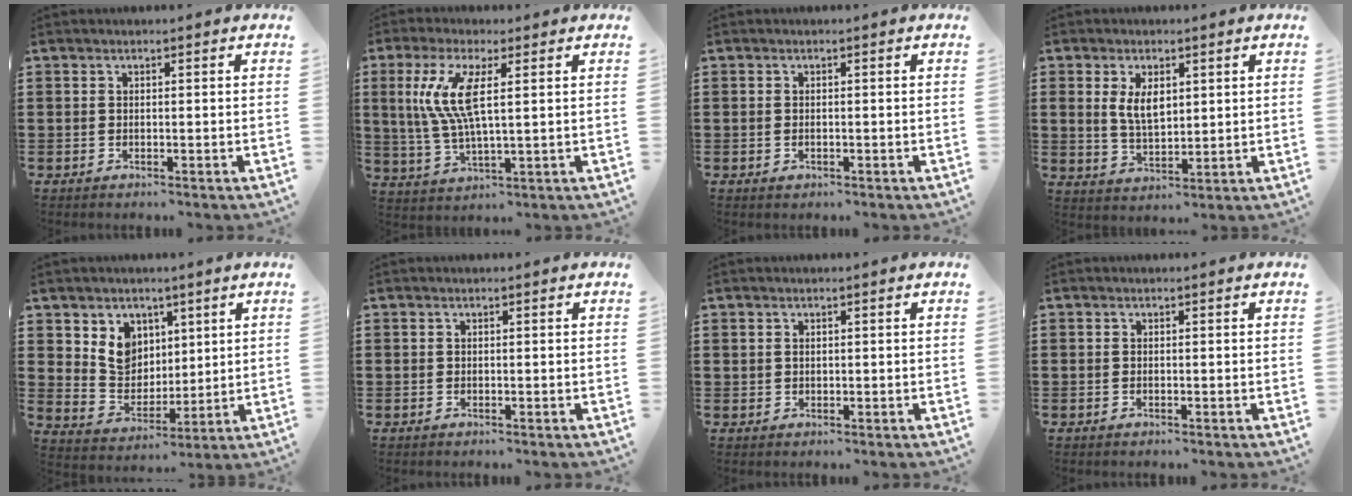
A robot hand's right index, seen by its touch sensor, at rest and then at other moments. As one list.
[{"total": 8.9, "force": [2.2, 1.9, 8.4], "torque": [-0.194, -0.011, 0.028]}, {"total": 0.6, "force": [-0.2, 0.4, 0.5], "torque": [-0.010, -0.001, -0.004]}, {"total": 5.1, "force": [1.5, 2.7, 4.0], "torque": [-0.078, 0.005, 0.024]}, {"total": 6.9, "force": [3.5, 5.8, 1.5], "torque": [-0.055, -0.006, 0.067]}, {"total": 0.0}, {"total": 0.9, "force": [0.6, 0.6, 0.2], "torque": [-0.005, 0.003, 0.012]}, {"total": 0.0}]